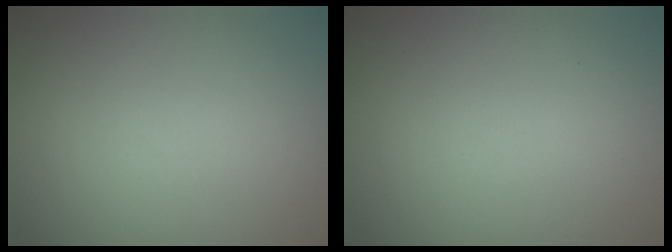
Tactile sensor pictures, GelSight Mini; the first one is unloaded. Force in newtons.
{"total": 0.0}